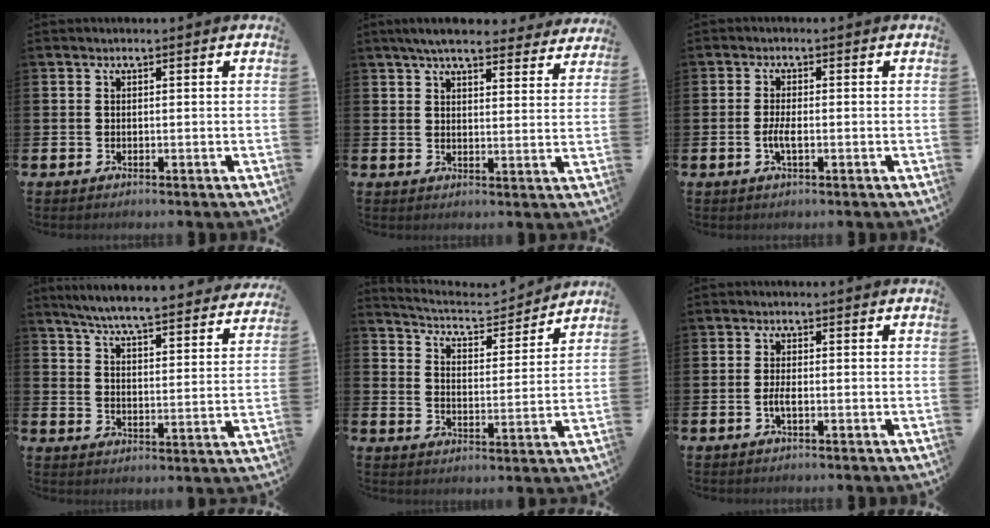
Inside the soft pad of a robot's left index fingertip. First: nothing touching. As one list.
[{"total": 6.5, "force": [6.1, 1.2, 2.1], "torque": [-0.048, -0.027, 0.108]}, {"total": 2.4, "force": [-0.6, 0.7, 2.2], "torque": [-0.036, -0.001, -0.012]}, {"total": 6.4, "force": [6.1, 0.0, 1.7], "torque": [-0.050, -0.053, 0.102]}, {"total": 5.2, "force": [4.9, 1.2, 1.0], "torque": [-0.040, -0.041, 0.078]}, {"total": 1.8, "force": [-0.6, 0.5, 1.6], "torque": [-0.033, 0.003, -0.010]}]